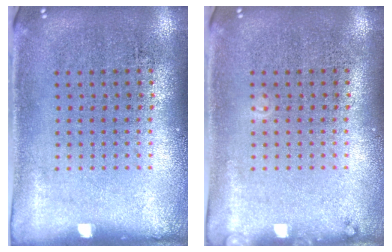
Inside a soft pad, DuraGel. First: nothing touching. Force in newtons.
{"total": 0.7, "press": 0.7, "slide": 0.1}